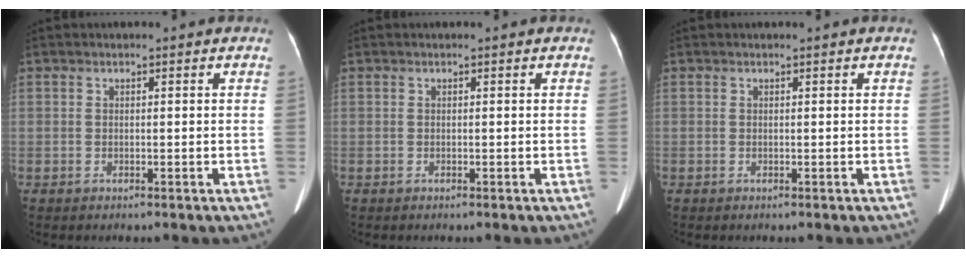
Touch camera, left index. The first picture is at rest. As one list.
[{"total": 0.0}, {"total": 0.0}]